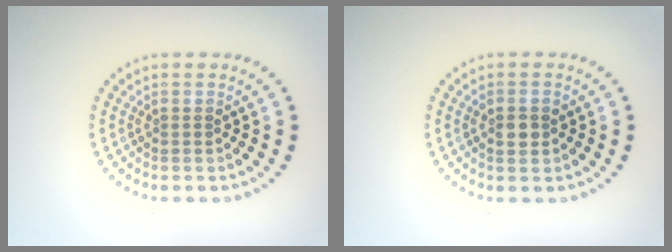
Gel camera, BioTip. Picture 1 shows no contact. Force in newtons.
{"total": 2.1, "press": 2.1, "slide": 0.2}